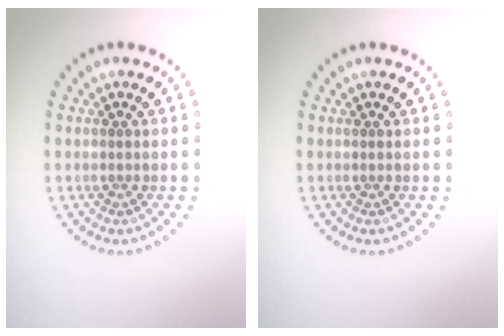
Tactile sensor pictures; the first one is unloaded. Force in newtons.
{"total": 0.0}